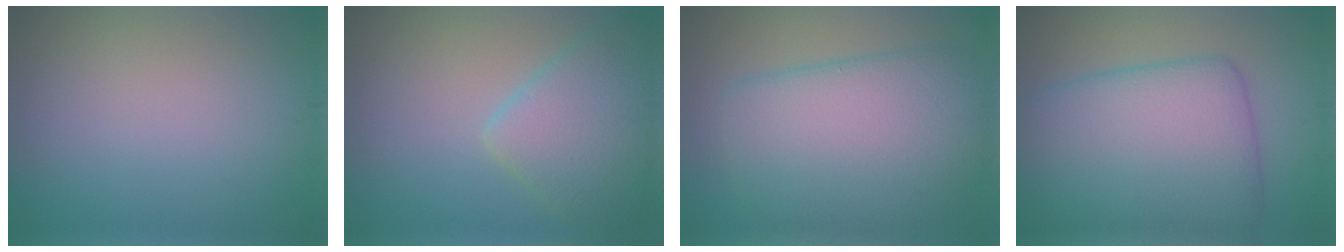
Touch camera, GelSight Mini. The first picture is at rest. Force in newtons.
{"total": 5.4, "press": 5.4, "slide": 0.3}
{"total": 10.3, "press": 10.3, "slide": 0.3}
{"total": 10.5, "press": 10.5, "slide": 0.1}